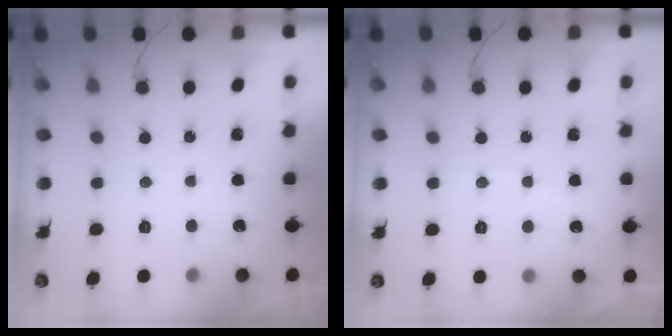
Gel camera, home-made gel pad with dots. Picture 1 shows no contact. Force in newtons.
{"total": 2.0, "press": 2.0, "slide": 0.3}